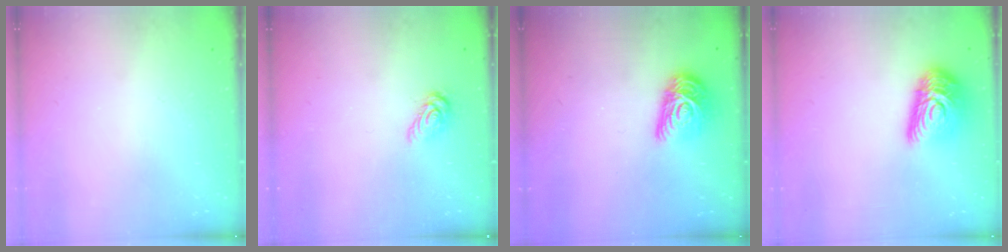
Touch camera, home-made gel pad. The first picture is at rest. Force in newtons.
{"total": 6.5, "press": 6.5, "slide": 0.3}
{"total": 12.6, "press": 12.6, "slide": 0.5}
{"total": 14.6, "press": 14.6, "slide": 0.8}